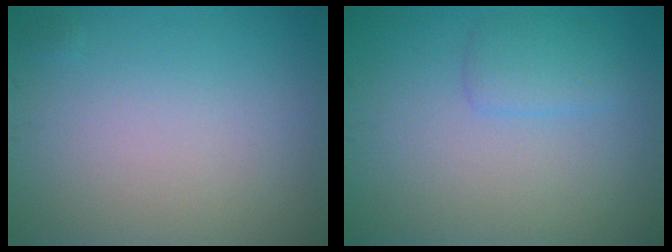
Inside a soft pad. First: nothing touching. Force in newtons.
{"total": 1.9, "press": 1.9, "slide": 0.1}